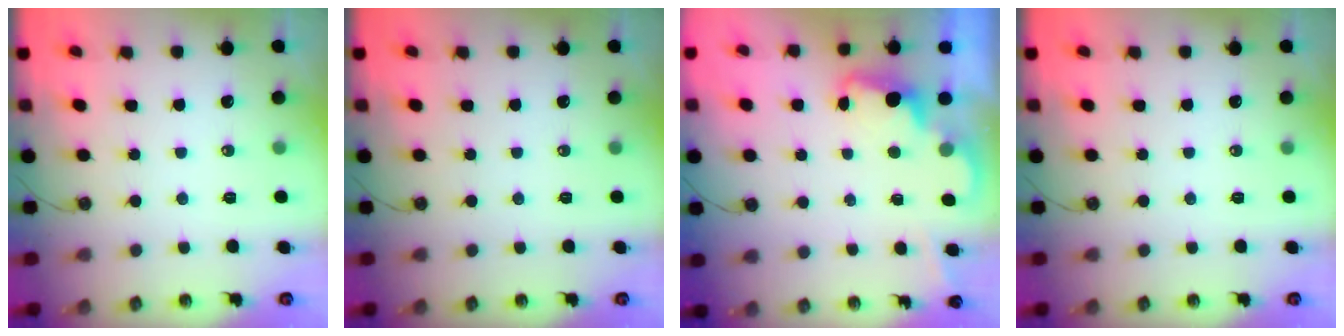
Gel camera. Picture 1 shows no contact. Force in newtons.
{"total": 0.0}
{"total": 2.4, "press": 2.3, "slide": 0.5}
{"total": 0.0}